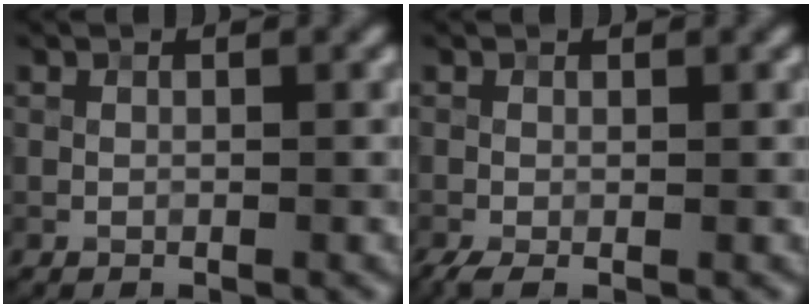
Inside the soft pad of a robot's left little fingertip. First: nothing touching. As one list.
[{"total": 1.7, "force": [-0.7, 0.9, 1.3], "torque": [-0.041, -0.006, -0.017]}]